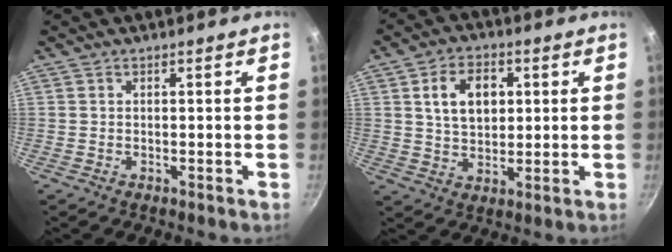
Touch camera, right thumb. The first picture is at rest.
{"total": 9.6, "force": [2.4, 6.5, 6.6], "torque": [-0.090, -0.001, 0.041]}